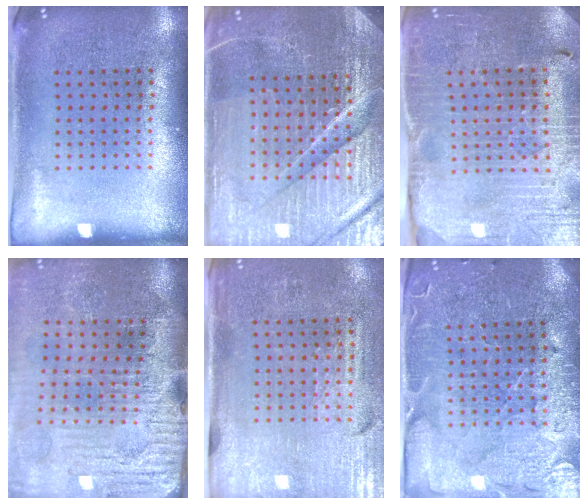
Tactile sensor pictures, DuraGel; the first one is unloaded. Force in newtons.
{"total": 5.8, "press": 5.3, "slide": 2.4}
{"total": 3.5, "press": 3.4, "slide": 0.6}
{"total": 4.6, "press": 4.0, "slide": 2.4}
{"total": 3.4, "press": 3.1, "slide": 1.4}
{"total": 3.5, "press": 3.4, "slide": 0.9}